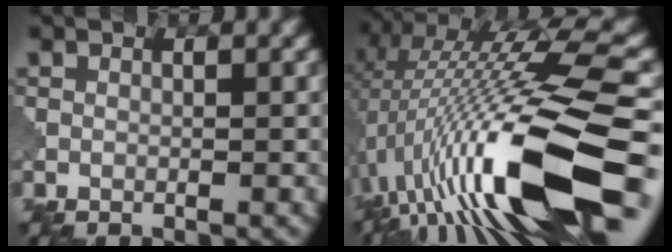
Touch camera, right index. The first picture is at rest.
{"total": 15.5, "force": [-2.3, 3.6, 14.9], "torque": [-0.252, 0.015, -0.030]}